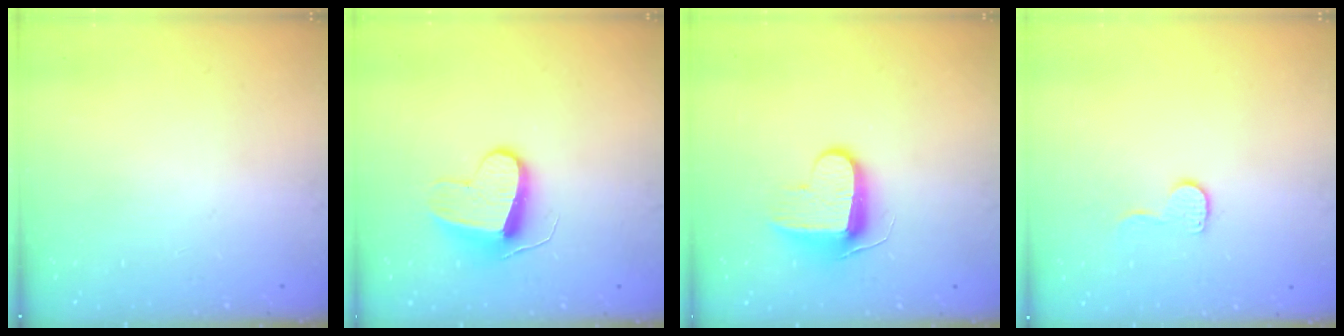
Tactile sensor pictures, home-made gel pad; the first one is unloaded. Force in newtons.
{"total": 9.5, "press": 9.5, "slide": 0.7}
{"total": 9.2, "press": 9.2, "slide": 0.9}
{"total": 6.8, "press": 6.7, "slide": 0.6}